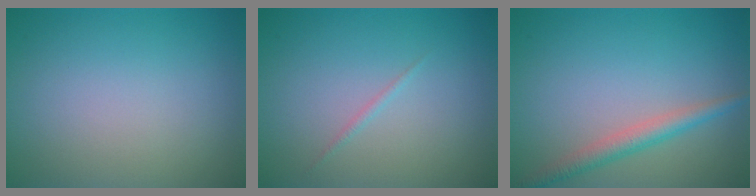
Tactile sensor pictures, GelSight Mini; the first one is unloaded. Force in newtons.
{"total": 0.5, "press": 0.5, "slide": 0.0}
{"total": 2.5, "press": 2.5, "slide": 0.1}